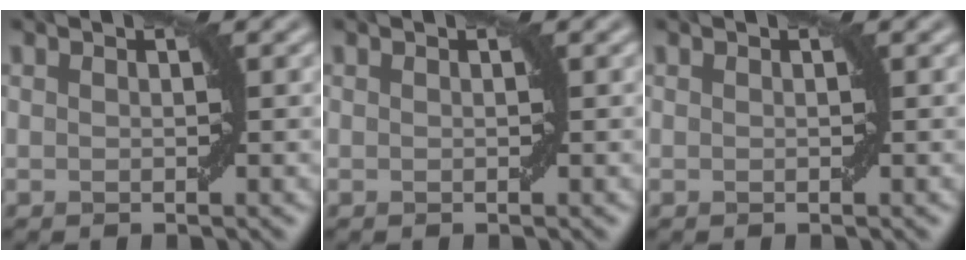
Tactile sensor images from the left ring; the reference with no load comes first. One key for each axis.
{"total": 0.0}
{"total": 0.0}